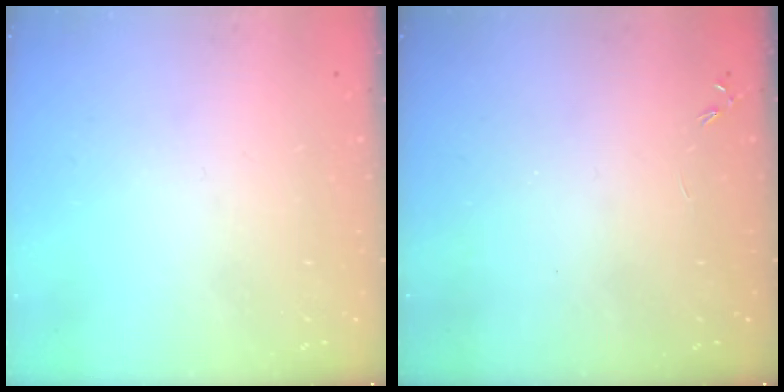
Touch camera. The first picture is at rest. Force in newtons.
{"total": 0.0}